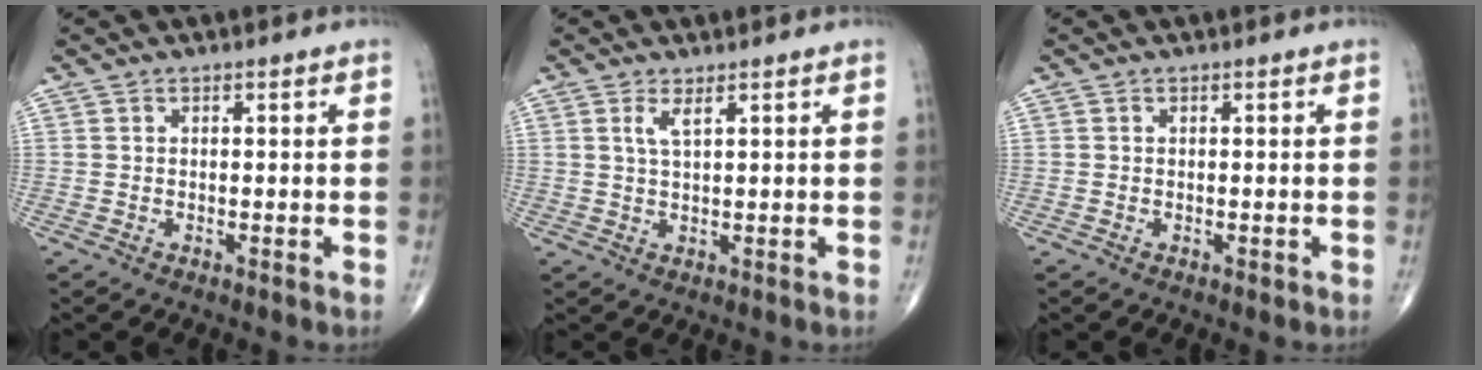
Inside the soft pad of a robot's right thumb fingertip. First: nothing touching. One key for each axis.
{"total": 2.3, "fx": 1.2, "fy": 0.4, "fz": 1.9, "tx": -0.044, "ty": -0.007, "tz": 0.029}
{"total": 0.0}